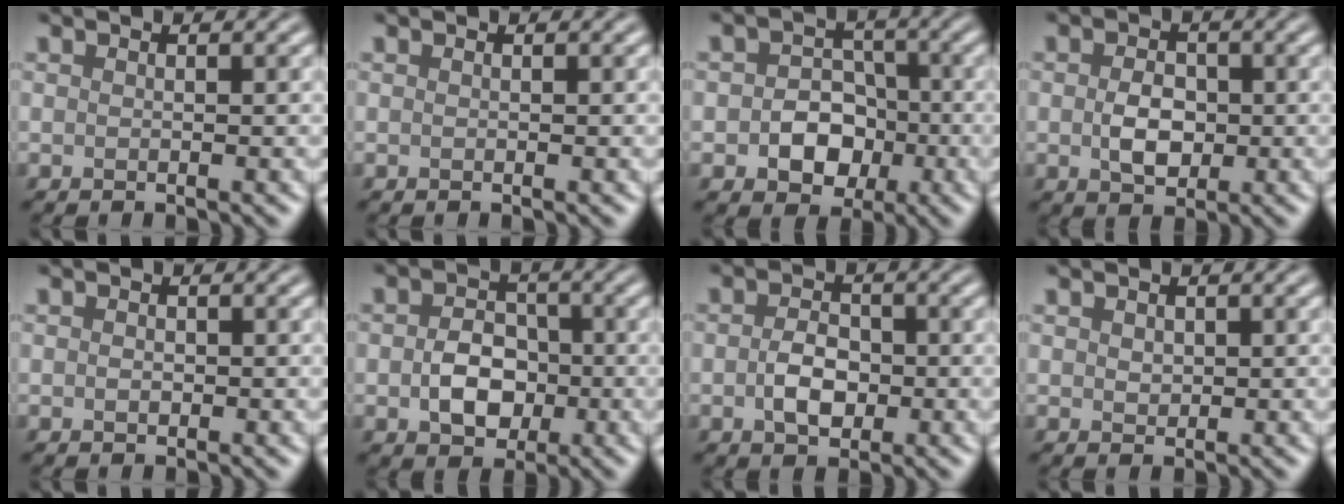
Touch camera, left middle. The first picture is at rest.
{"total": 0.0}
{"total": 5.2, "force": [-1.2, 4.2, 2.8], "torque": [-0.010, -0.004, -0.038]}
{"total": 3.3, "force": [-0.3, 2.3, 2.3], "torque": [-0.046, -0.003, -0.006]}
{"total": 0.7, "force": [0.0, 0.6, 0.4], "torque": [-0.005, -0.002, -0.001]}
{"total": 4.4, "force": [-0.7, 3.3, 2.7], "torque": [-0.046, -0.001, -0.014]}
{"total": 3.2, "force": [-0.6, 2.2, 2.3], "torque": [-0.043, -0.001, -0.014]}
{"total": 0.9, "force": [0.4, 0.8, 0.4], "torque": [-0.008, -0.002, 0.009]}